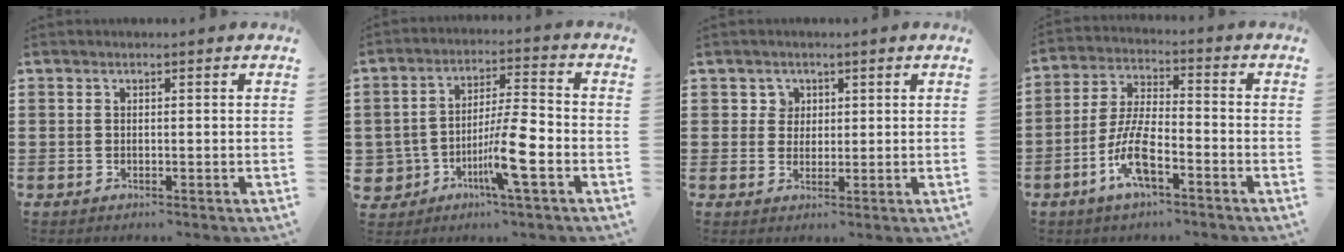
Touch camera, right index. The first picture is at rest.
{"total": 9.5, "force": [-3.9, 2.6, 8.2], "torque": [-0.161, -0.002, -0.072]}
{"total": 2.3, "force": [1.0, 2.1, 0.4], "torque": [-0.018, 0.010, 0.016]}
{"total": 8.1, "force": [-3.9, 2.3, 6.7], "torque": [-0.158, -0.011, -0.077]}